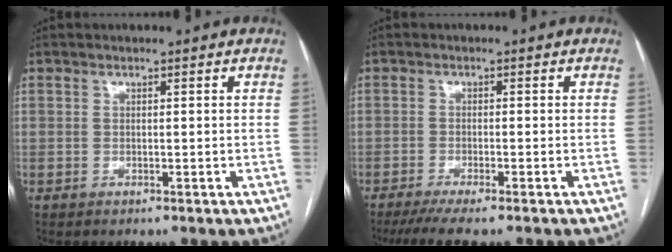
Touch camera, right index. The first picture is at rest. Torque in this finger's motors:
{"motor_torque": [0.40, -0.41, 0.24, 0.05]}